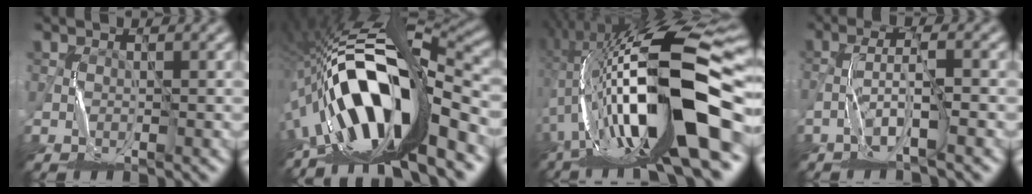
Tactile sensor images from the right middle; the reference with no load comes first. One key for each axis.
{"total": 15.8, "fx": -5.5, "fy": 5.1, "fz": 13.9, "tx": -0.231, "ty": 0.025, "tz": -0.102}
{"total": 18.5, "fx": -1.9, "fy": 5.1, "fz": 17.7, "tx": -0.302, "ty": 0.021, "tz": -0.042}
{"total": 3.2, "fx": -1.7, "fy": -0.2, "fz": 2.7, "tx": -0.052, "ty": 0.008, "tz": -0.038}